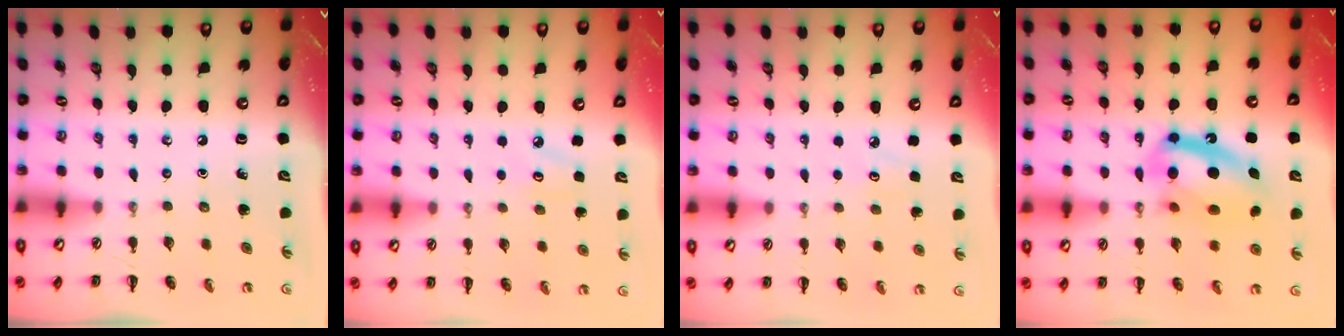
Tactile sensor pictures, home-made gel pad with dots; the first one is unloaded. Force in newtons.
{"total": 4.2, "press": 4.0, "slide": 1.3}
{"total": 2.8, "press": 2.7, "slide": 0.8}
{"total": 15.1, "press": 14.7, "slide": 3.7}